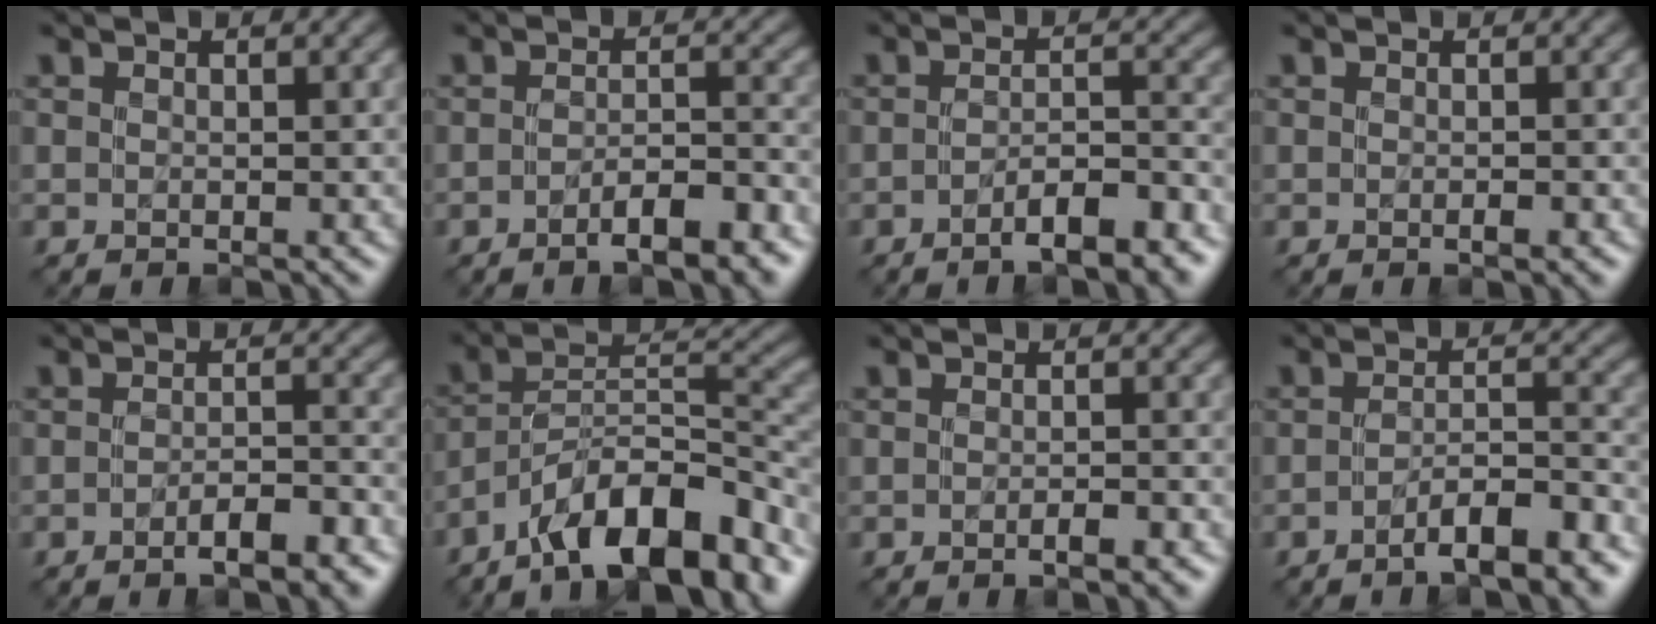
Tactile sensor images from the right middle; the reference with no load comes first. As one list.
[{"total": 5.6, "force": [-3.1, 1.7, 4.3], "torque": [-0.060, 0.005, -0.044]}, {"total": 6.2, "force": [-3.7, 1.9, 4.6], "torque": [-0.063, 0.005, -0.052]}, {"total": 0.7, "force": [-0.3, 0.2, 0.6], "torque": [-0.008, 0.000, -0.005]}, {"total": 4.2, "force": [-2.2, 1.3, 3.4], "torque": [-0.050, 0.003, -0.031]}, {"total": 12.7, "force": [-9.0, 4.1, 7.9], "torque": [-0.117, 0.028, -0.166]}, {"total": 1.7, "force": [-0.8, 0.5, 1.4], "torque": [-0.015, 0.007, -0.013]}, {"total": 6.8, "force": [-4.2, 1.8, 5.0], "torque": [-0.066, 0.007, -0.062]}]